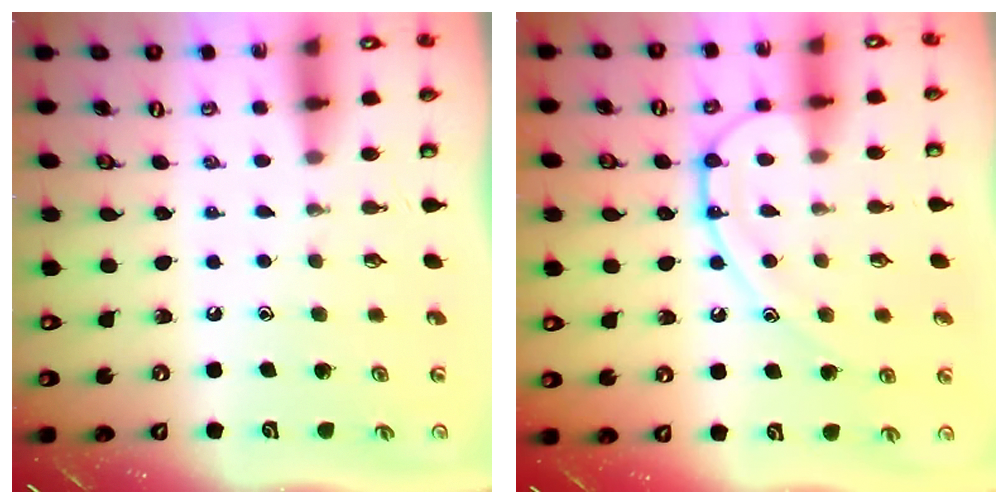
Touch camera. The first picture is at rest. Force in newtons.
{"total": 11.6, "press": 11.6, "slide": 0.6}